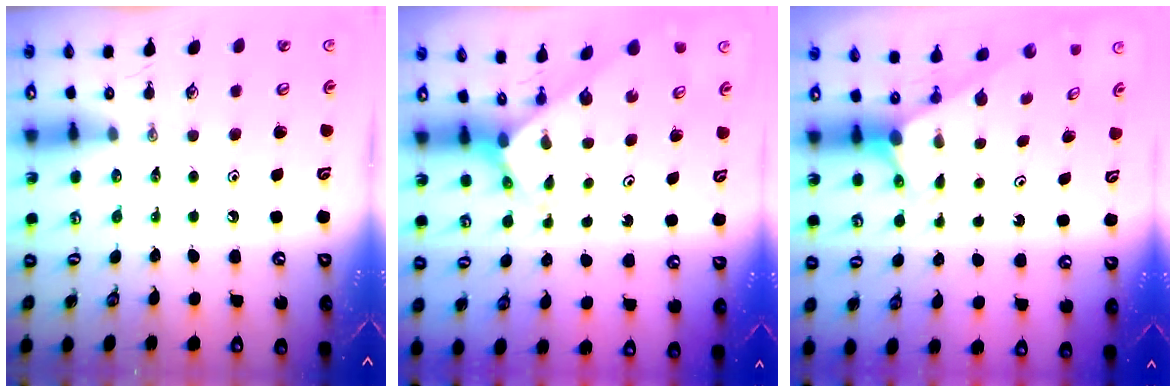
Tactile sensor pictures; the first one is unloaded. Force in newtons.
{"total": 2.7, "press": 2.7, "slide": 0.2}
{"total": 2.8, "press": 2.8, "slide": 0.0}